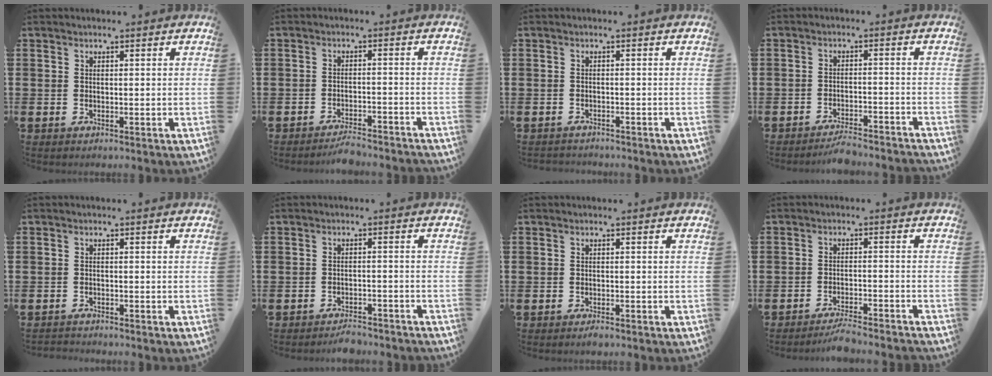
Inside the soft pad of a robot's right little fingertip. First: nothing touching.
{"total": 2.6, "force": [-2.6, 0.0, 0.5], "torque": [-0.012, 0.007, -0.053]}
{"total": 0.9, "force": [-0.9, 0.1, -0.1], "torque": [0.000, 0.001, -0.018]}
{"total": 3.0, "force": [-2.9, 0.0, 0.6], "torque": [-0.013, 0.006, -0.060]}
{"total": 0.9, "force": [-0.8, 0.0, -0.1], "torque": [-0.001, 0.000, -0.018]}
{"total": 2.1, "force": [-2.1, 0.2, 0.2], "torque": [-0.009, 0.005, -0.045]}
{"total": 0.6, "force": [-0.5, 0.1, 0.3], "torque": [0.000, -0.006, -0.012]}
{"total": 3.0, "force": [-2.9, -0.1, 0.9], "torque": [-0.016, 0.005, -0.058]}